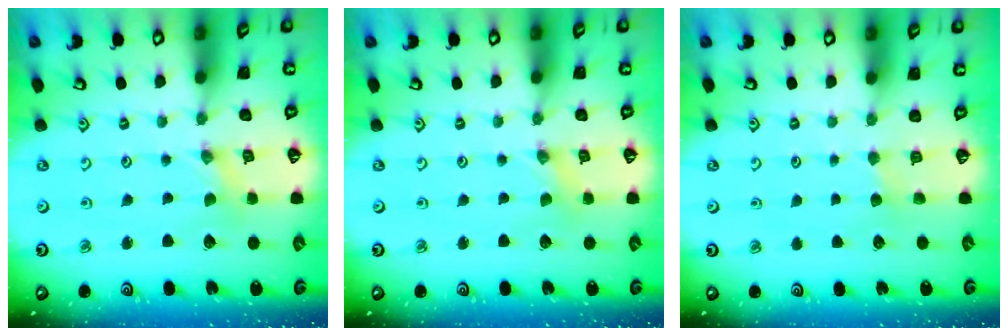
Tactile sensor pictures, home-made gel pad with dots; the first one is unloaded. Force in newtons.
{"total": 0.0}
{"total": 2.5, "press": 2.5, "slide": 0.3}